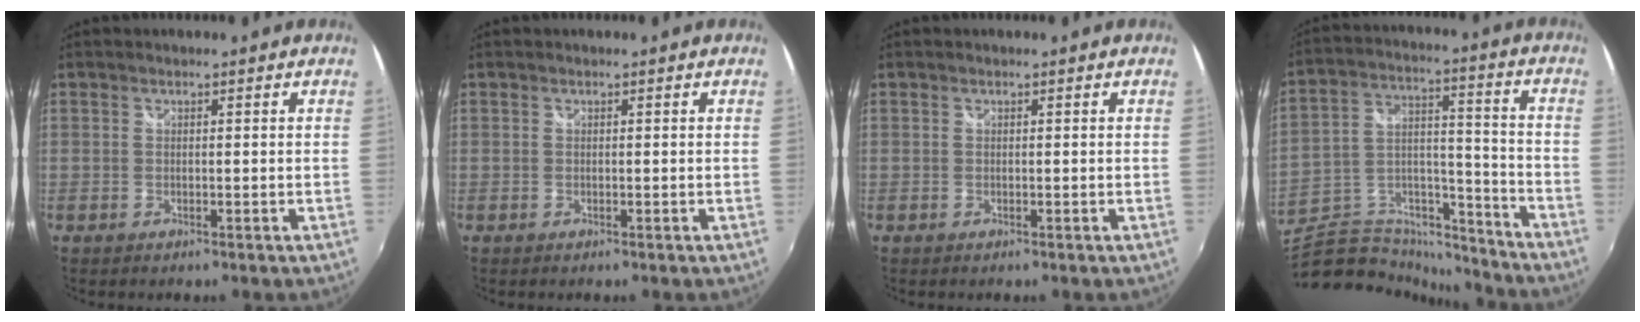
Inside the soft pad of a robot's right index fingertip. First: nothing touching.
{"total": 0.0}
{"total": 0.0}
{"total": 22.6, "force": [-19.7, 6.9, 8.6], "torque": [-0.161, 0.020, -0.315]}